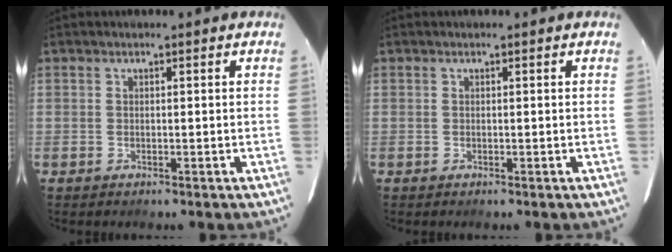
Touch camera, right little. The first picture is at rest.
{"total": 0.0}